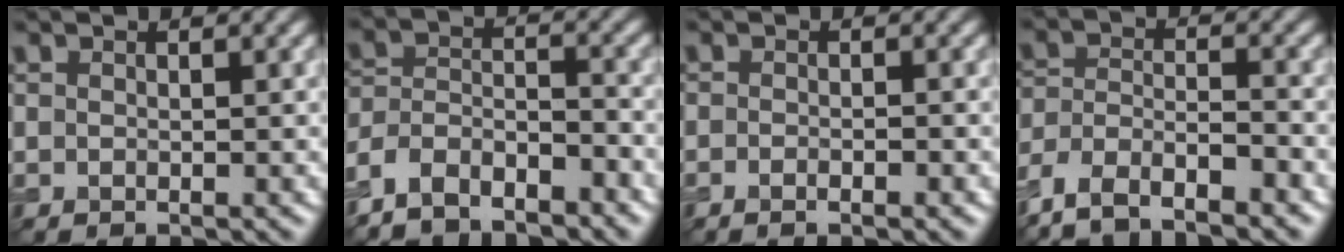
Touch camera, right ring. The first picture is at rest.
{"total": 6.2, "force": [-5.2, 2.3, 2.6], "torque": [-0.047, -0.003, -0.106]}
{"total": 1.8, "force": [-0.7, 0.7, 1.6], "torque": [-0.009, 0.003, -0.015]}
{"total": 6.3, "force": [-5.2, 1.9, 3.0], "torque": [-0.058, -0.005, -0.104]}